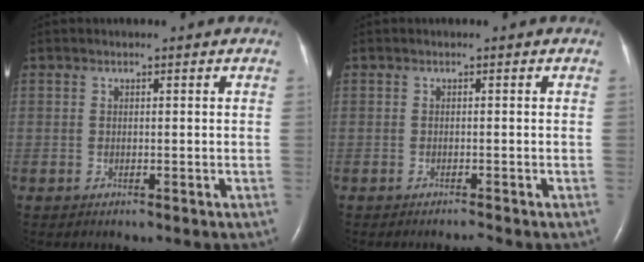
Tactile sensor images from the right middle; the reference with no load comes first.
{"total": 0.8, "force": [-0.7, -0.4, 0.1], "torque": [-0.003, -0.004, -0.009]}